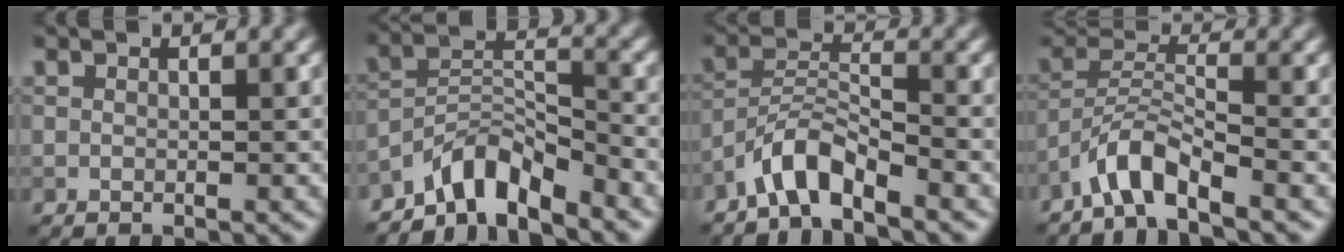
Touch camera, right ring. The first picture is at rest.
{"total": 5.2, "force": [-4.5, 1.4, 2.2], "torque": [-0.027, 0.006, -0.093]}
{"total": 3.5, "force": [-3.0, 0.5, 1.7], "torque": [-0.028, 0.012, -0.065]}
{"total": 3.2, "force": [-2.7, 0.4, 1.8], "torque": [-0.029, 0.011, -0.060]}